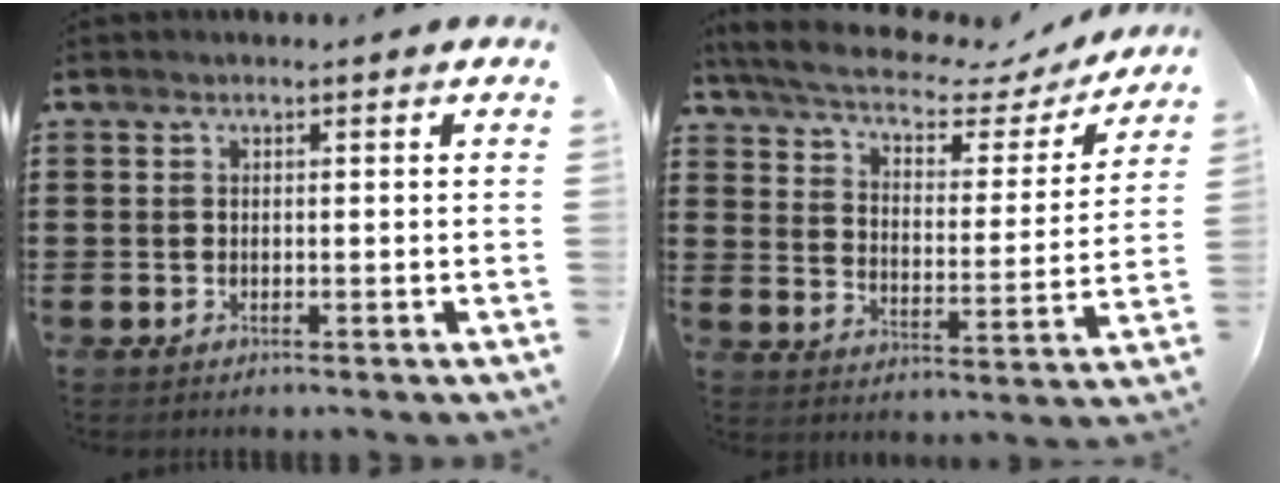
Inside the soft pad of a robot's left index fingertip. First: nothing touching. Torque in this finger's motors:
{"motor_torque": [2.14, 0.00, 0.47, 0.10]}